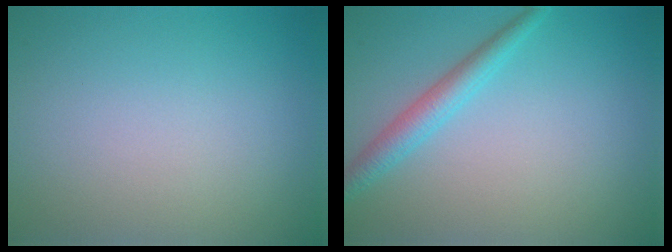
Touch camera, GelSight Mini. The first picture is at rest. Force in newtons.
{"total": 2.6, "press": 2.6, "slide": 0.1}